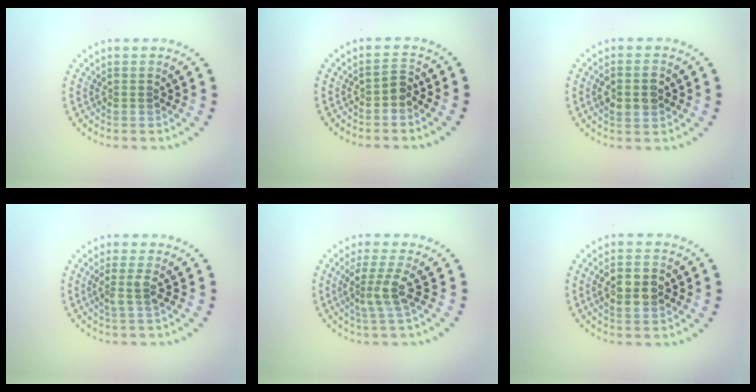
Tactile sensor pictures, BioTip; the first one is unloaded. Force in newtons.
{"total": 1.2, "press": 1.0, "slide": 0.5}
{"total": 2.6, "press": 2.6, "slide": 0.3}
{"total": 1.7, "press": 1.3, "slide": 1.1}
{"total": 2.8, "press": 2.2, "slide": 1.8}
{"total": 3.8, "press": 3.8, "slide": 0.1}